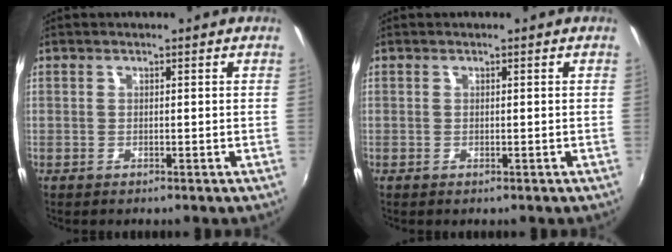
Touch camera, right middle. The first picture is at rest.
{"total": 0.0}